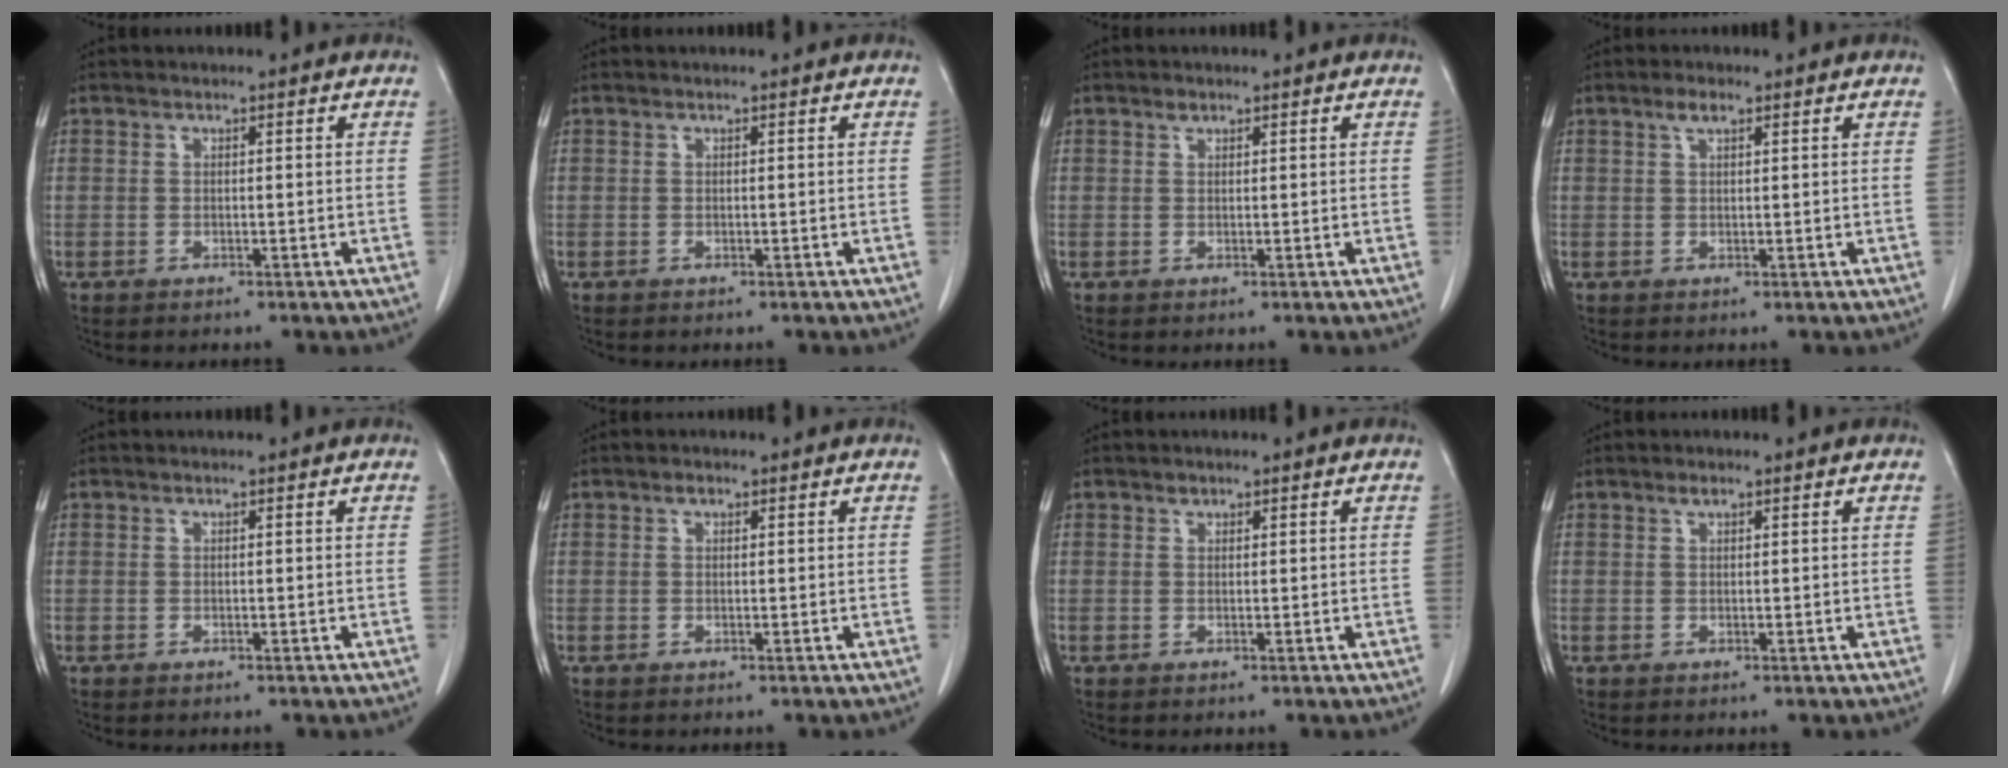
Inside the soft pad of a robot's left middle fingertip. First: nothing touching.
{"total": 0.0}
{"total": 0.7, "force": [0.6, 0.3, 0.2], "torque": [-0.006, -0.002, 0.009]}
{"total": 1.8, "force": [1.2, 0.4, 1.3], "torque": [-0.028, 0.004, 0.022]}
{"total": 0.0}
{"total": 0.7, "force": [0.5, 0.4, 0.4], "torque": [-0.008, 0.001, 0.008]}
{"total": 0.5, "force": [0.4, 0.2, 0.1], "torque": [-0.004, -0.003, 0.005]}
{"total": 0.8, "force": [0.6, 0.2, 0.5], "torque": [-0.013, -0.001, 0.012]}